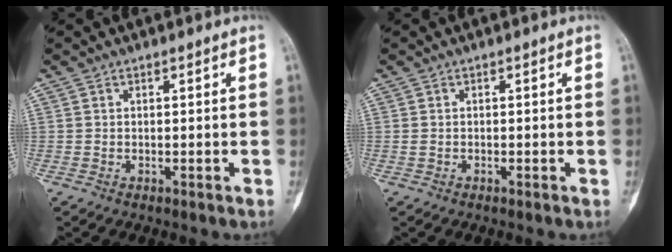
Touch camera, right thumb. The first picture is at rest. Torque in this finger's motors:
{"motor_torque": [0.42, 0.48, -0.08, -0.40, 0.06]}